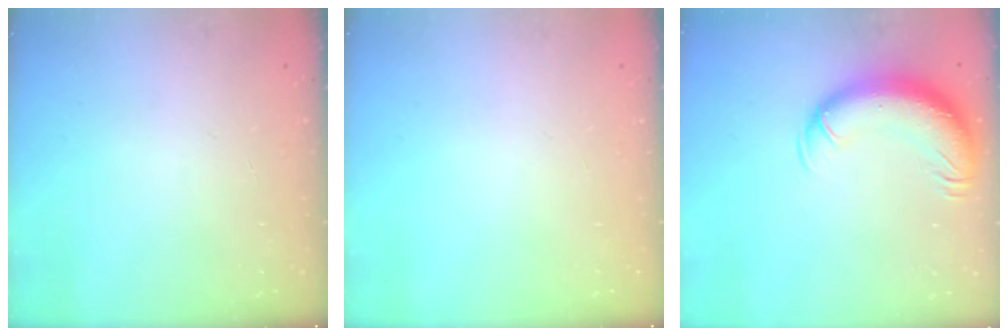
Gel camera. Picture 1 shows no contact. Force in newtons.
{"total": 0.0}
{"total": 13.1, "press": 12.8, "slide": 3.1}